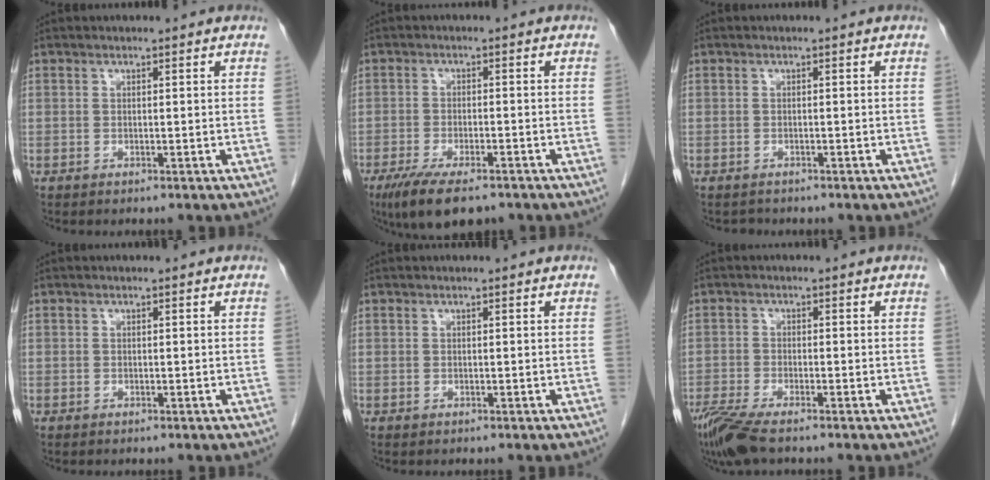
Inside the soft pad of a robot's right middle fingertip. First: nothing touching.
{"total": 8.9, "force": [-6.4, 2.6, 5.6], "torque": [-0.091, -0.015, -0.103]}
{"total": 1.0, "force": [-0.8, 0.4, -0.3], "torque": [-0.002, 0.000, -0.014]}
{"total": 0.0}
{"total": 0.0}
{"total": 6.3, "force": [-4.8, 0.8, 4.0], "torque": [-0.080, -0.018, -0.091]}